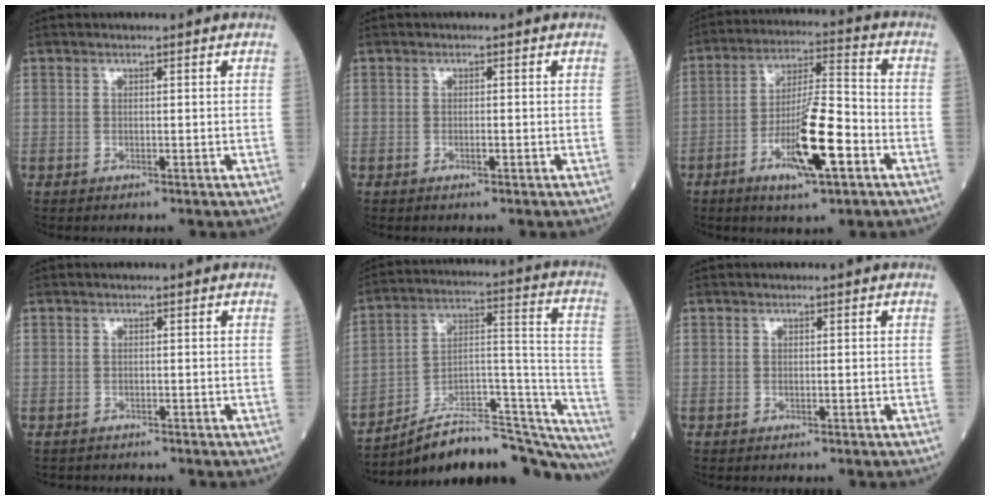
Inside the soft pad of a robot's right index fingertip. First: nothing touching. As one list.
[{"total": 0.9, "force": [-0.4, 0.1, 0.8], "torque": [-0.016, 0.000, -0.005]}, {"total": 12.7, "force": [-5.1, 1.7, 11.5], "torque": [-0.205, -0.006, -0.088]}, {"total": 1.2, "force": [-1.0, 0.6, -0.2], "torque": [-0.011, 0.000, -0.019]}, {"total": 25.7, "force": [-23.0, 4.8, 10.5], "torque": [-0.092, 0.047, -0.335]}, {"total": 0.0}]